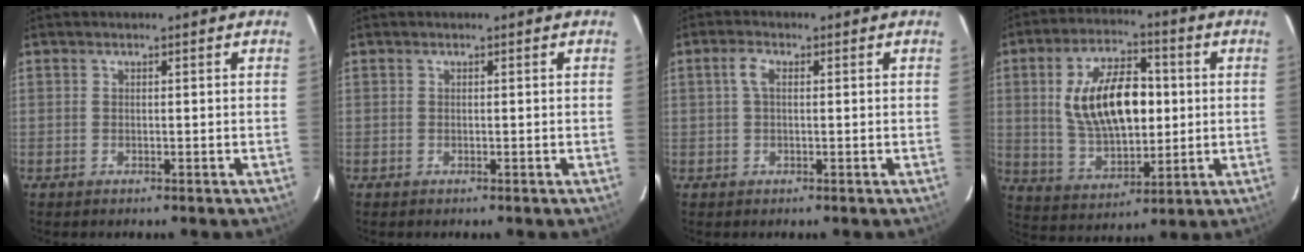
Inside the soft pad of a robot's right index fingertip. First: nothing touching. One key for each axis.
{"total": 0.0}
{"total": 2.3, "fx": 0.5, "fy": 1.0, "fz": 2.1, "tx": -0.045, "ty": 0.007, "tz": 0.007}
{"total": 16.6, "fx": 2.1, "fy": 8.6, "fz": 14.0, "tx": -0.257, "ty": 0.013, "tz": 0.051}